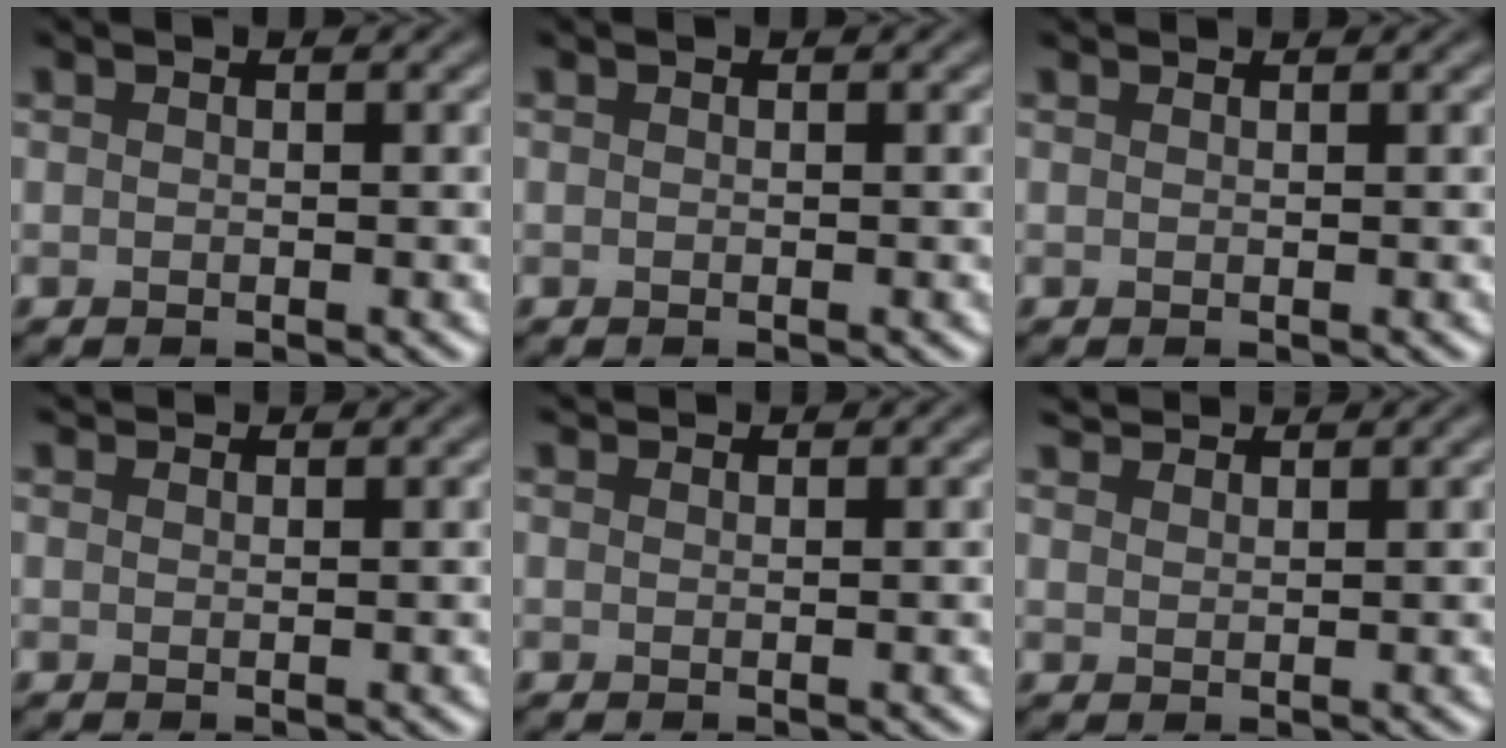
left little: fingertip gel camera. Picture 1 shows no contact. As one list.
[{"total": 0.0}, {"total": 1.0, "force": [0.9, 0.1, 0.2], "torque": [-0.008, -0.005, 0.009]}, {"total": 2.1, "force": [2.1, 0.2, 0.5], "torque": [-0.014, 0.001, 0.025]}, {"total": 1.7, "force": [1.6, 0.1, 0.4], "torque": [-0.012, 0.001, 0.019]}, {"total": 2.7, "force": [2.6, 0.4, 0.5], "torque": [-0.013, 0.007, 0.046]}]